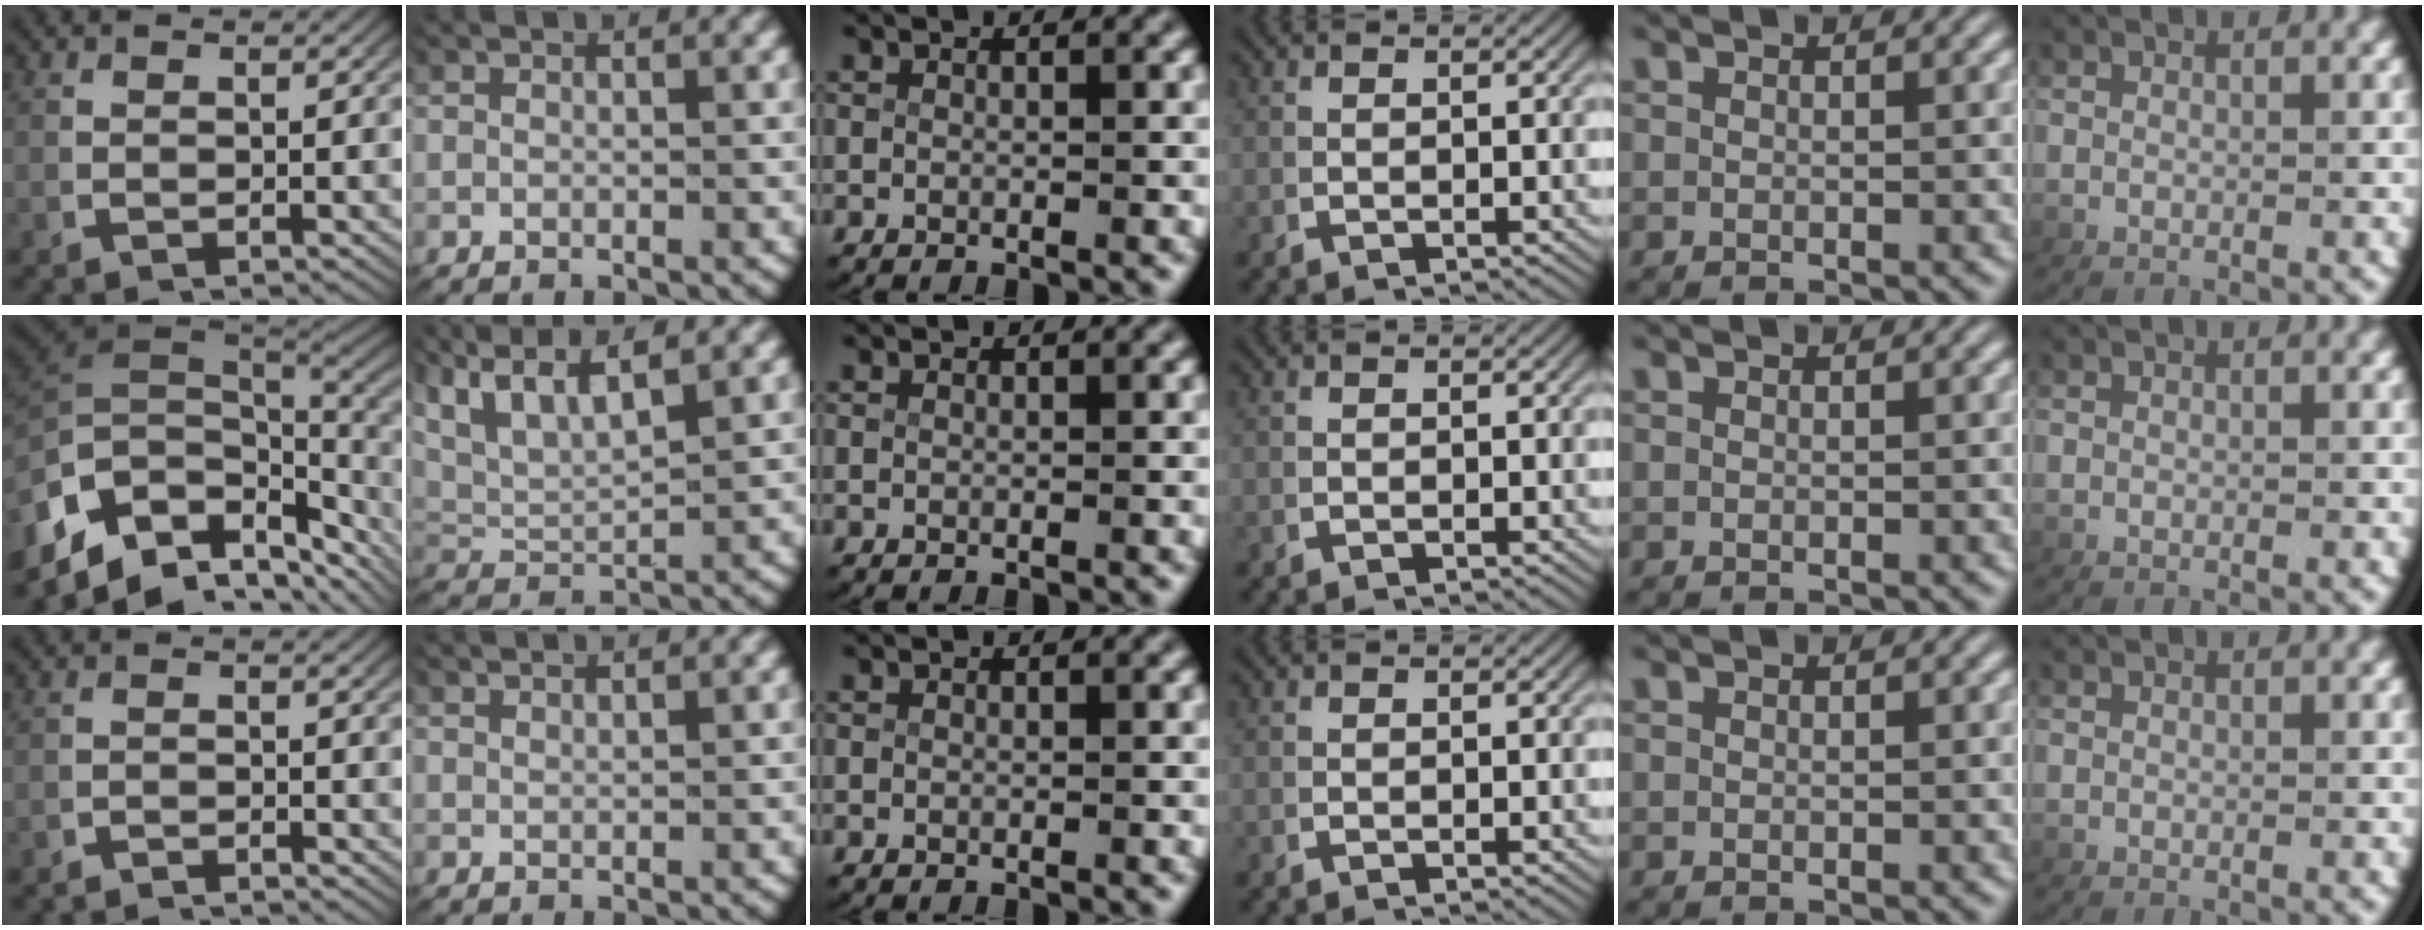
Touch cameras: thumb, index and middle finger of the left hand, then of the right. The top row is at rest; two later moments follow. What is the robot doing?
{"motion": "lift_and_place", "object": "coat"}